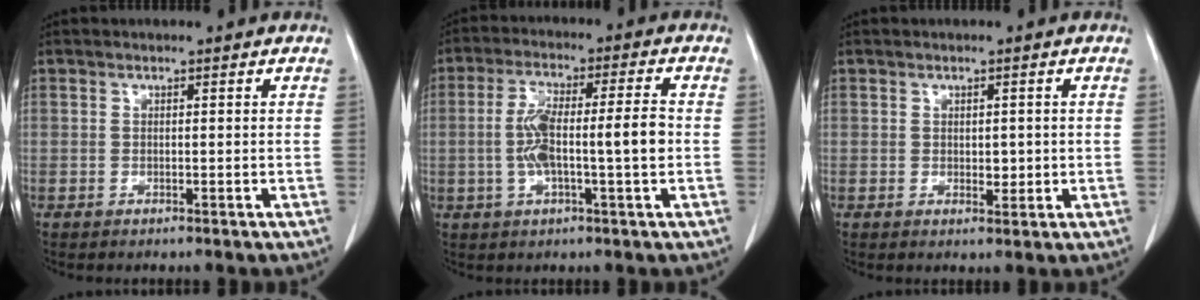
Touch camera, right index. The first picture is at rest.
{"total": 9.7, "force": [-0.8, 1.3, 9.6], "torque": [-0.181, 0.018, -0.018]}
{"total": 2.0, "force": [0.1, 1.2, 1.6], "torque": [-0.022, -0.004, 0.005]}